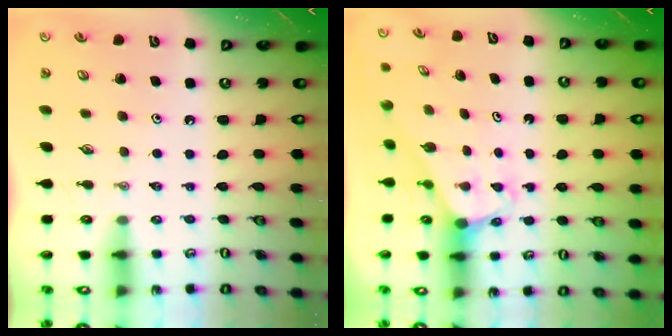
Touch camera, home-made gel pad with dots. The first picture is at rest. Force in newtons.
{"total": 2.1, "press": 2.1, "slide": 0.1}